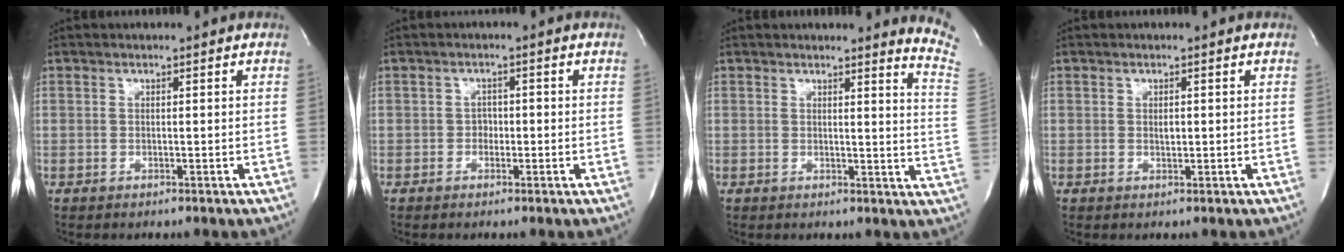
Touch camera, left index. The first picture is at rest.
{"total": 1.4, "force": [-0.5, 1.1, 0.7], "torque": [-0.006, 0.005, -0.009]}
{"total": 7.7, "force": [7.4, -1.5, 1.2], "torque": [-0.015, -0.103, 0.055]}
{"total": 0.8, "force": [0.1, 0.5, 0.7], "torque": [-0.012, -0.002, 0.004]}